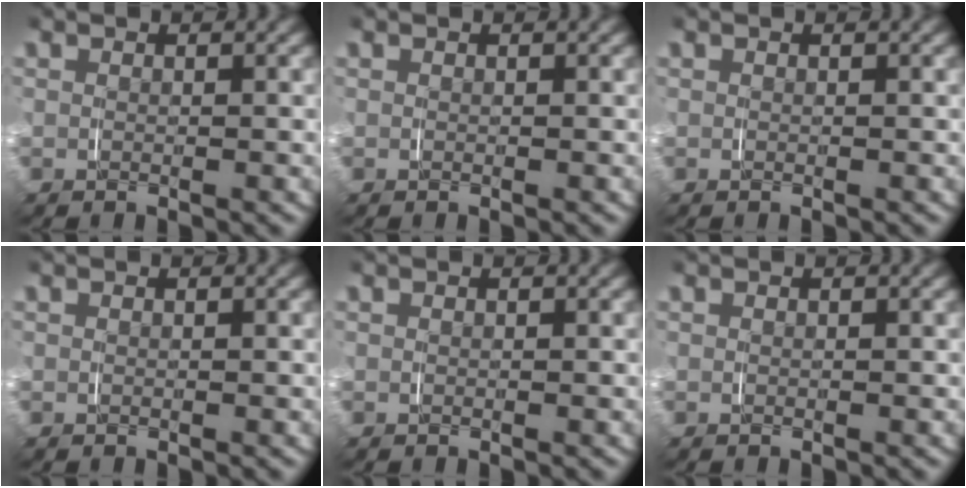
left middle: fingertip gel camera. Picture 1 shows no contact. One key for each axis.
{"total": 0.0}
{"total": 0.0}
{"total": 0.0}
{"total": 0.0}
{"total": 0.0}